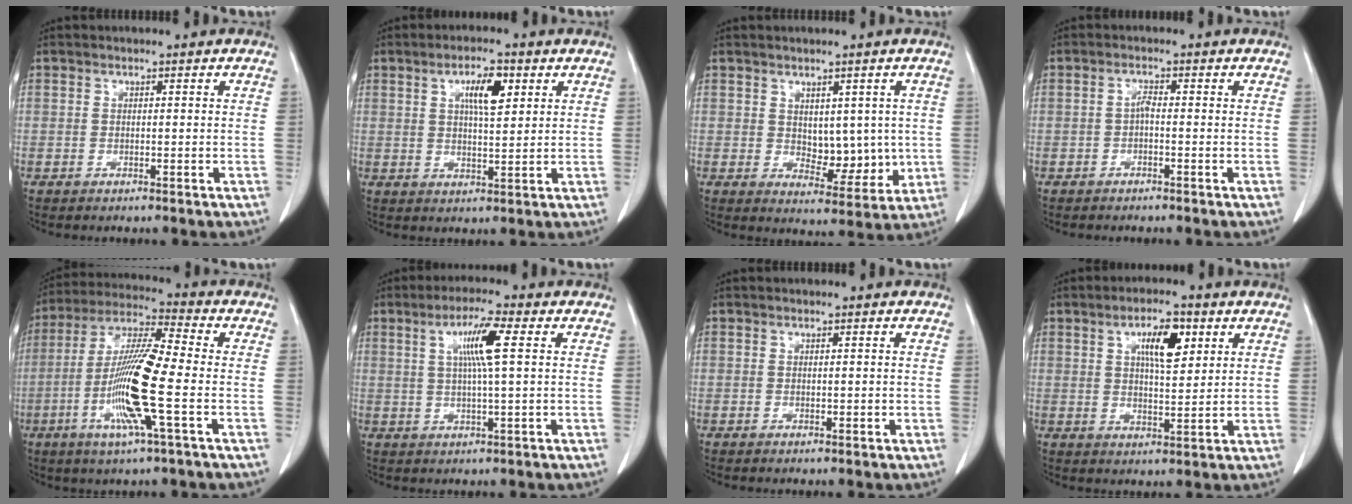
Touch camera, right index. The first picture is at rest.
{"total": 5.8, "force": [2.4, 1.6, 5.1], "torque": [-0.089, 0.002, 0.041]}
{"total": 6.7, "force": [0.6, 4.0, 5.4], "torque": [-0.064, -0.005, 0.025]}
{"total": 1.3, "force": [-0.4, 0.3, 1.2], "torque": [-0.023, 0.003, -0.008]}
{"total": 14.3, "force": [-3.4, 0.3, 13.9], "torque": [-0.283, -0.011, -0.074]}
{"total": 6.8, "force": [1.8, -0.1, 6.5], "torque": [-0.120, 0.004, 0.034]}
{"total": 0.7, "force": [0.0, 0.3, 0.6], "torque": [-0.011, -0.002, 0.003]}
{"total": 7.0, "force": [2.9, 2.2, 5.9], "torque": [-0.101, 0.005, 0.049]}